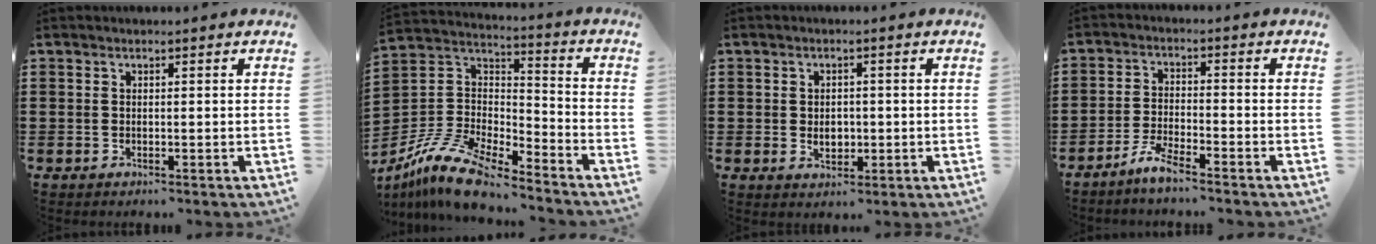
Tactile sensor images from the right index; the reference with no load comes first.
{"total": 13.0, "force": [-11.2, 3.1, 5.8], "torque": [-0.135, 0.030, -0.224]}
{"total": 2.6, "force": [-0.3, 2.0, 1.7], "torque": [-0.029, 0.004, -0.009]}
{"total": 3.9, "force": [-3.5, 0.0, 1.7], "torque": [-0.053, -0.005, -0.072]}